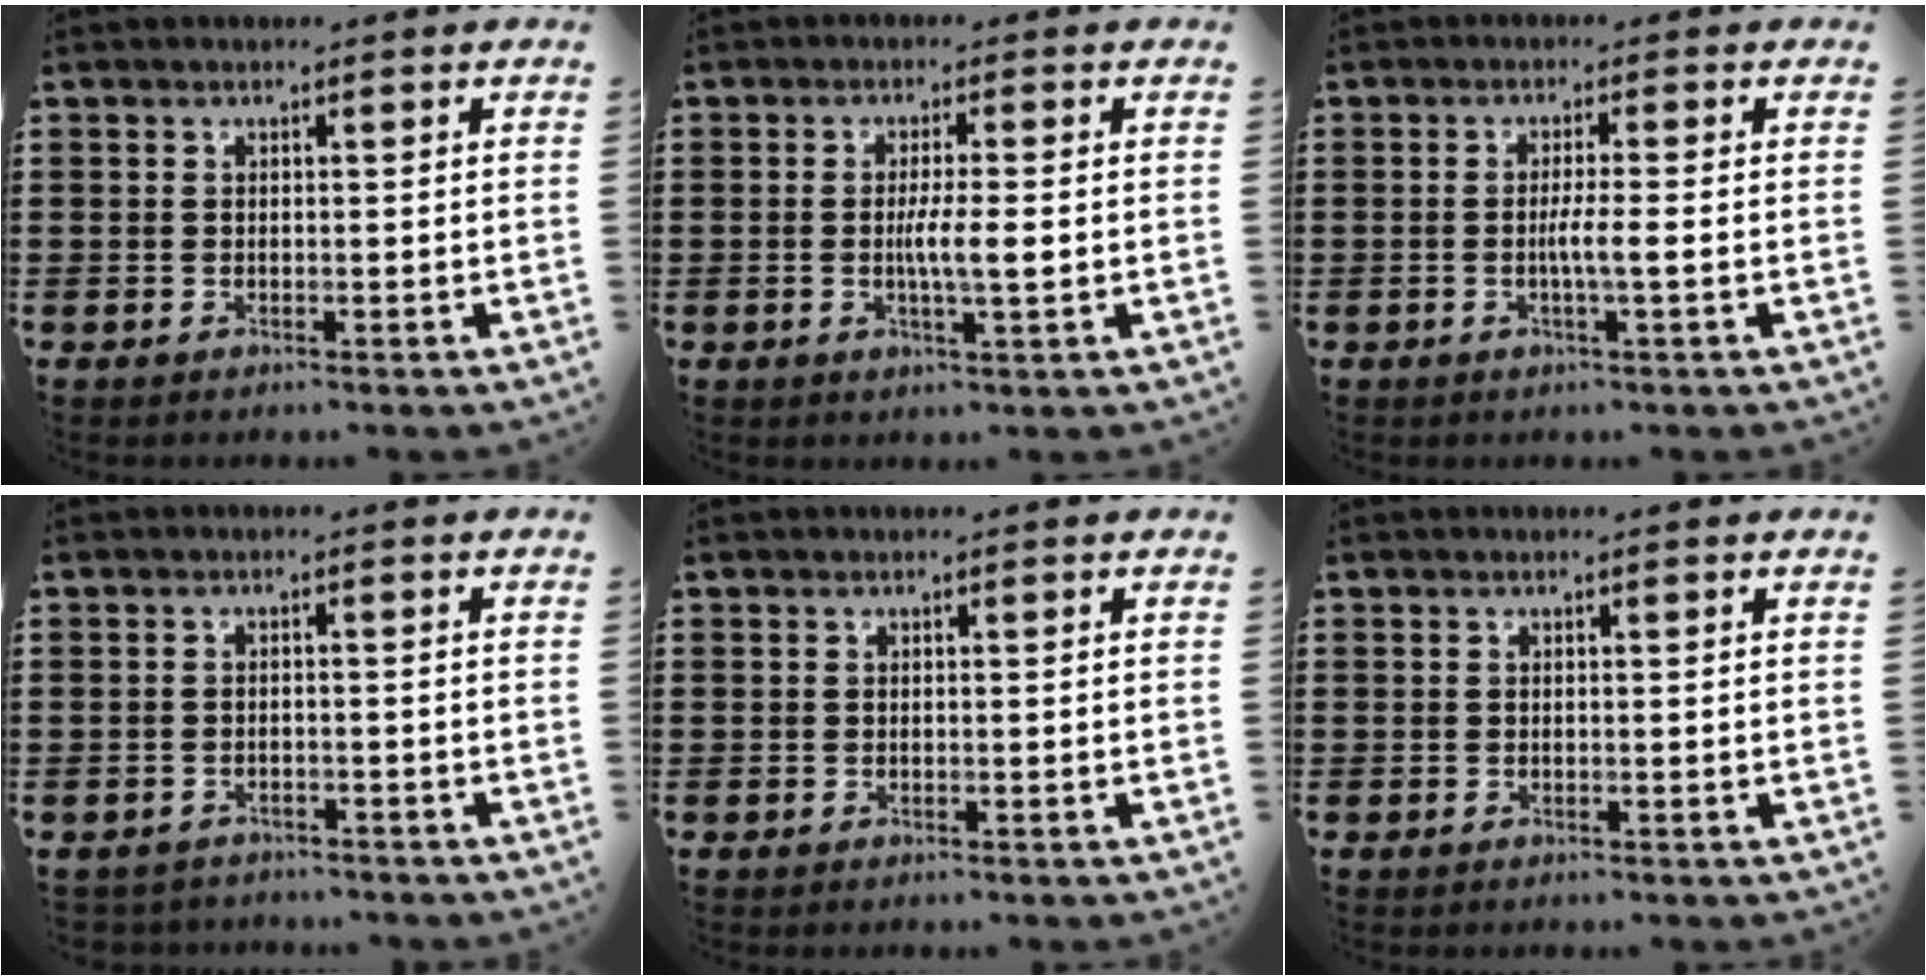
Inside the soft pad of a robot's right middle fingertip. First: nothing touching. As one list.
[{"total": 4.3, "force": [-0.4, 0.4, 4.3], "torque": [-0.076, -0.003, -0.009]}, {"total": 2.9, "force": [-0.6, -0.2, 2.9], "torque": [-0.051, -0.005, -0.013]}, {"total": 1.6, "force": [-1.5, 0.3, -0.1], "torque": [-0.005, -0.001, -0.034]}, {"total": 0.0}, {"total": 0.0}]